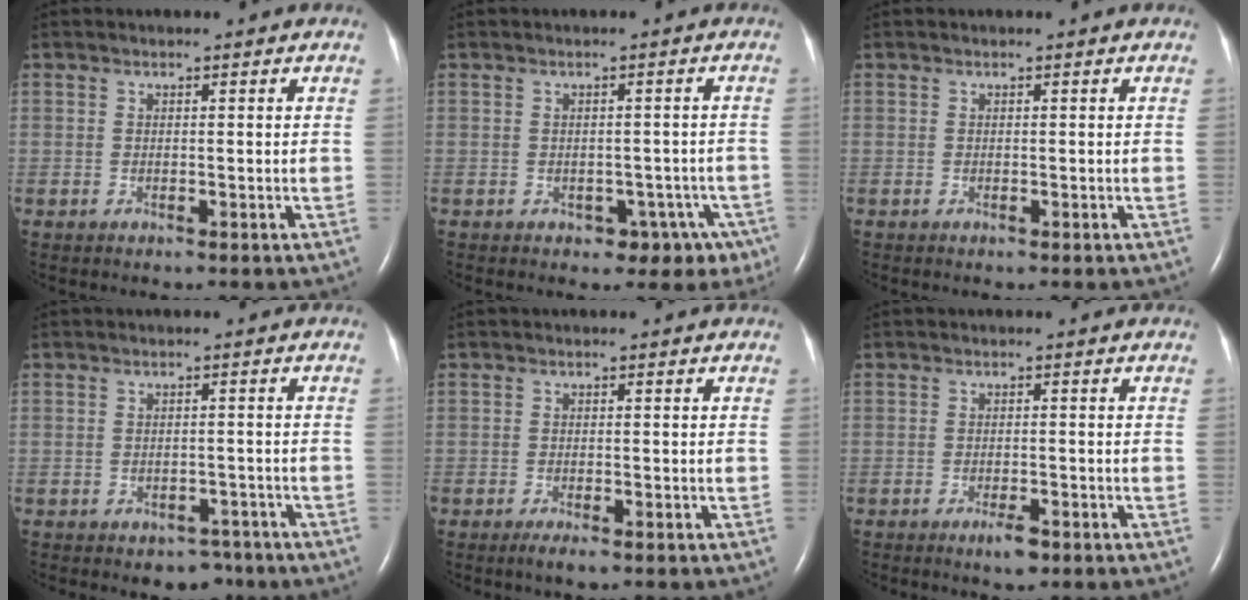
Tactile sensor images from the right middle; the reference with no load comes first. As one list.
[{"total": 5.6, "force": [-3.0, 4.1, 2.3], "torque": [-0.013, 0.014, -0.033]}, {"total": 0.0}, {"total": 3.7, "force": [-2.8, 2.3, 0.9], "torque": [-0.001, 0.008, -0.031]}, {"total": 1.9, "force": [-1.3, 0.4, 1.4], "torque": [-0.028, -0.004, -0.021]}, {"total": 2.3, "force": [-1.5, 0.5, 1.6], "torque": [-0.032, -0.002, -0.022]}]